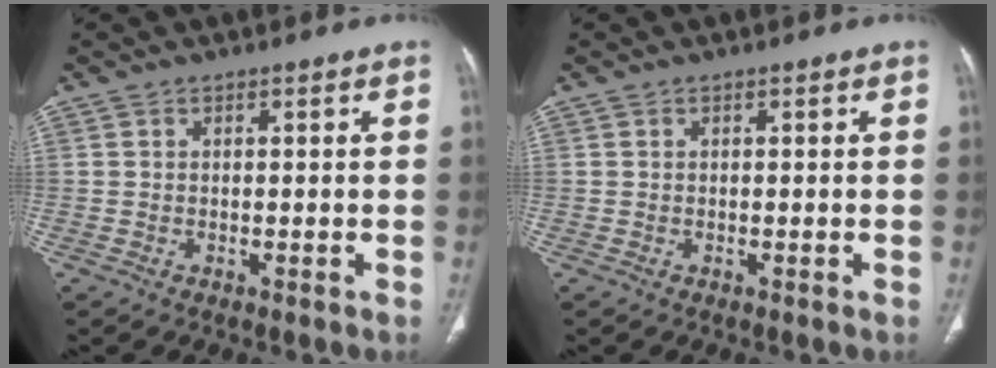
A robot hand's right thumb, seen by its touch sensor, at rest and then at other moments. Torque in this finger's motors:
{"motor_torque": [-0.18, 0.20, -0.11, -0.14, 0.02]}